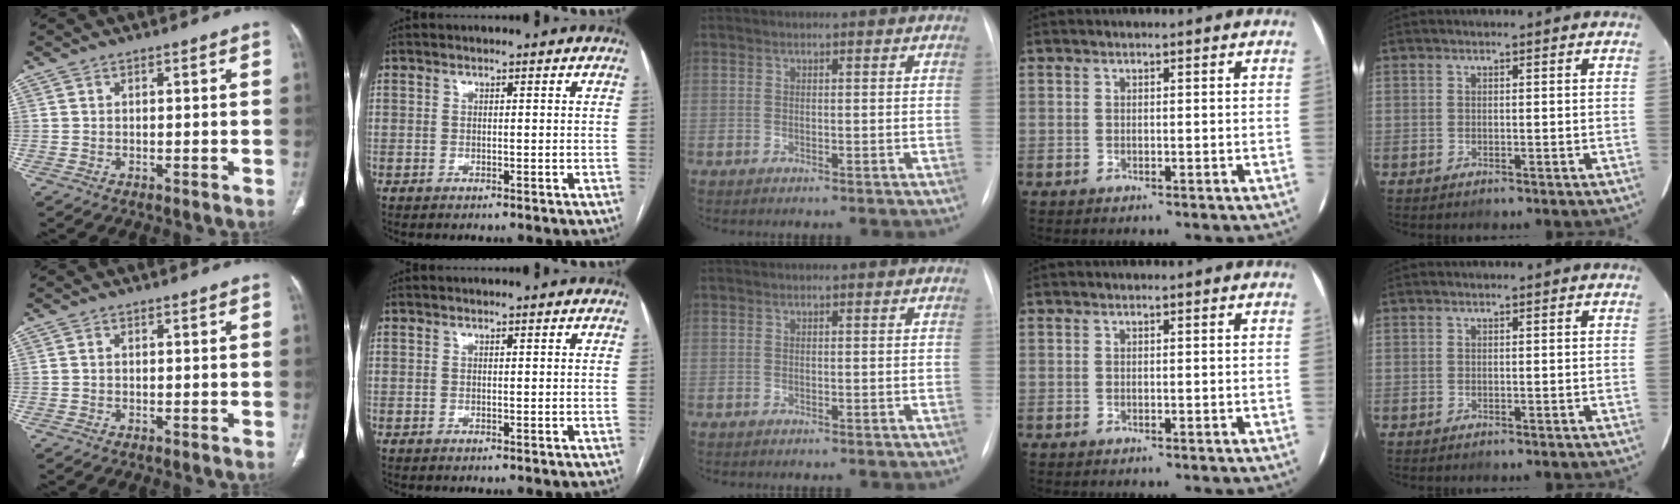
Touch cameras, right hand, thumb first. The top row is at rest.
{}